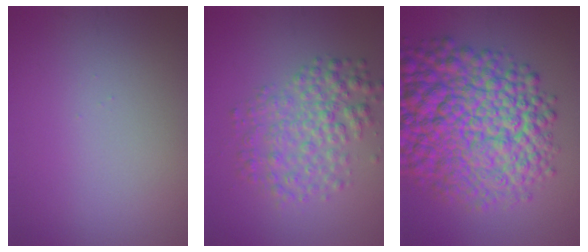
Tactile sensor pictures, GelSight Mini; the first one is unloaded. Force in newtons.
{"total": 4.6, "press": 4.6, "slide": 0.1}
{"total": 14.3, "press": 14.3, "slide": 0.5}